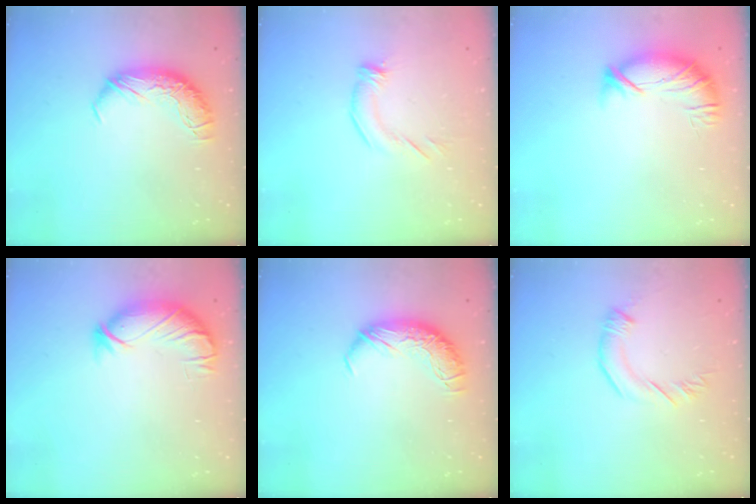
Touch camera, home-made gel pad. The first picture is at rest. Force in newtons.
{"total": 2.4, "press": 2.3, "slide": 0.9}
{"total": 3.2, "press": 2.8, "slide": 1.6}
{"total": 3.7, "press": 3.2, "slide": 1.9}
{"total": 0.0}
{"total": 3.0, "press": 2.9, "slide": 0.5}